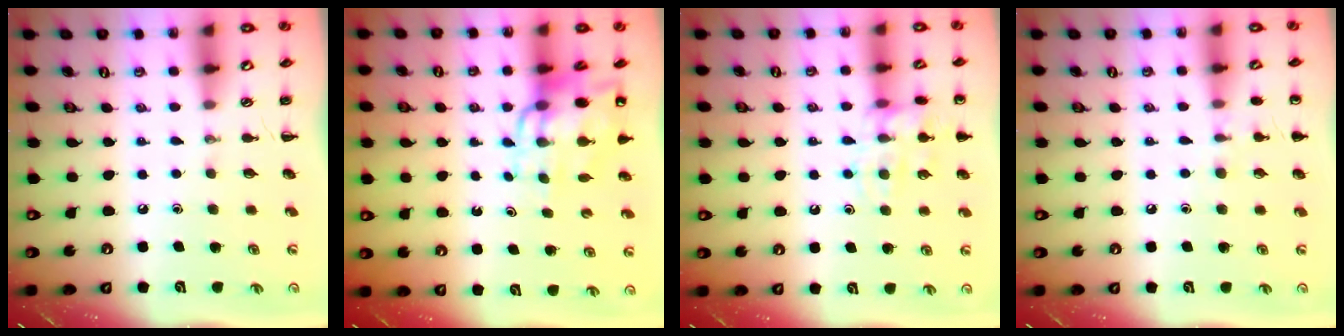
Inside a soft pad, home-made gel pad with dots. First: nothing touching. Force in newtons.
{"total": 11.3, "press": 10.8, "slide": 3.4}
{"total": 12.8, "press": 12.8, "slide": 0.9}
{"total": 5.9, "press": 5.7, "slide": 1.7}